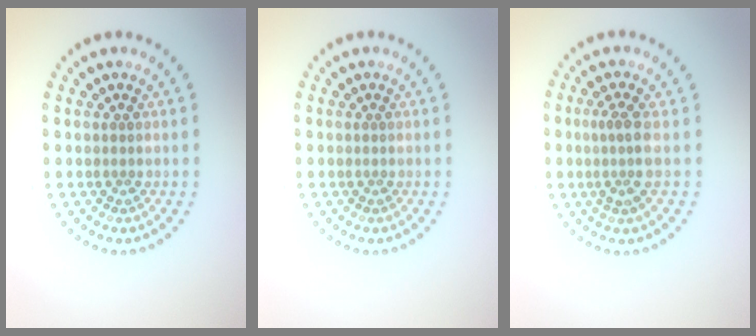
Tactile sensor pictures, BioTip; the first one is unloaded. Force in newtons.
{"total": 0.0}
{"total": 2.4, "press": 1.8, "slide": 1.5}